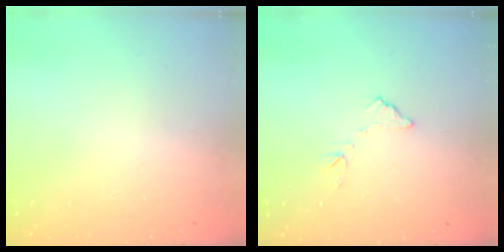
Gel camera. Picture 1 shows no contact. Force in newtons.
{"total": 7.5, "press": 7.5, "slide": 0.5}